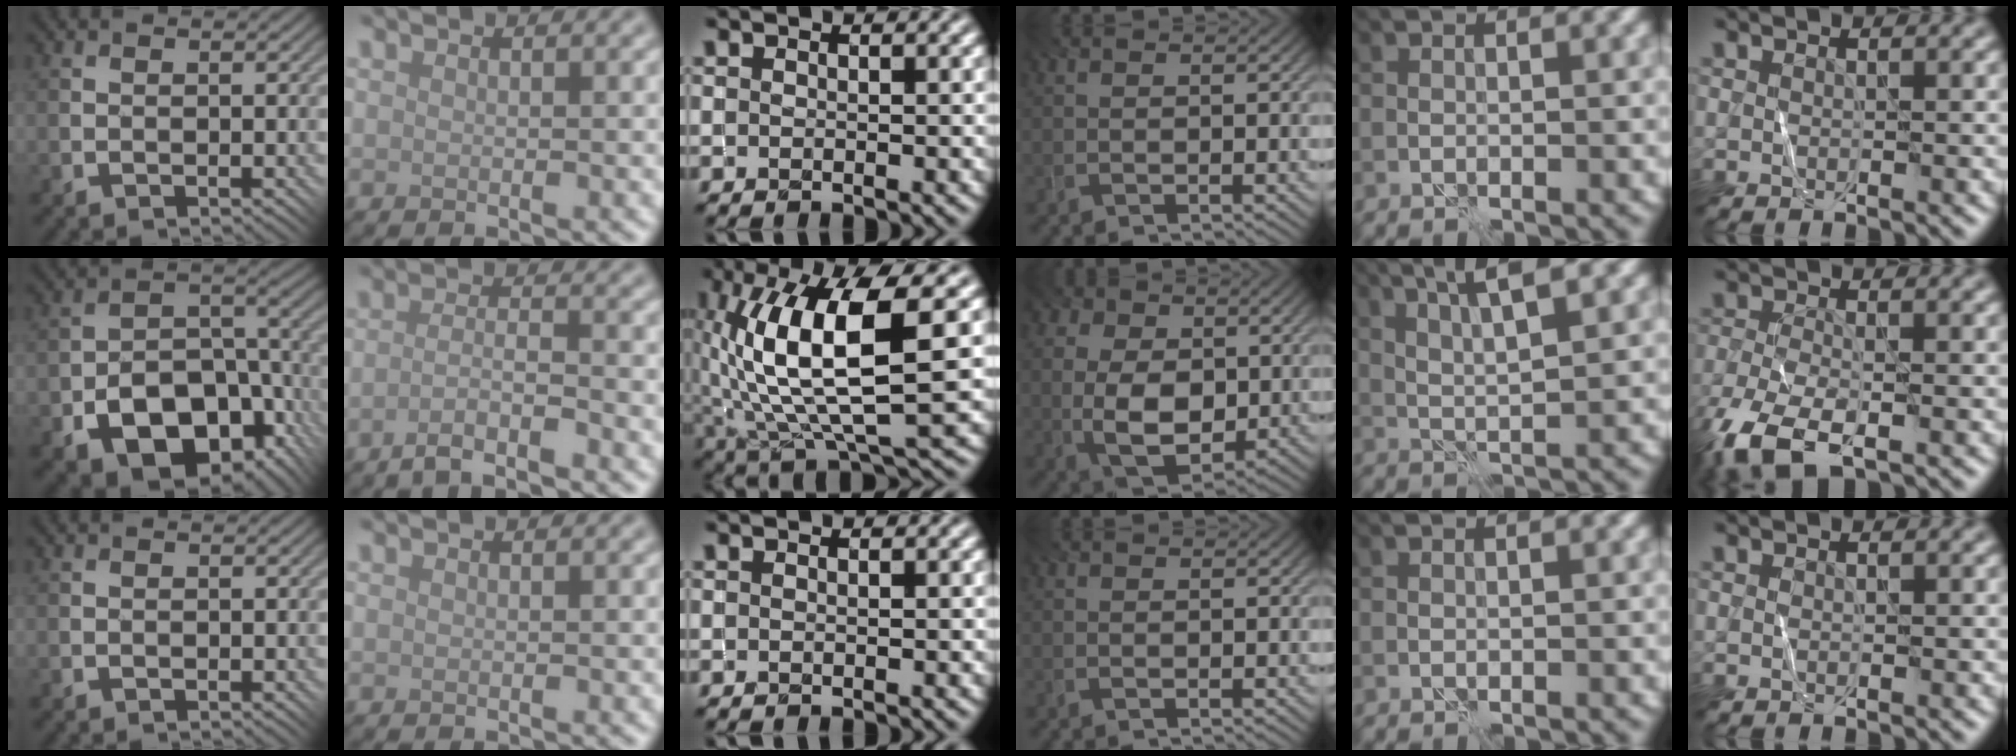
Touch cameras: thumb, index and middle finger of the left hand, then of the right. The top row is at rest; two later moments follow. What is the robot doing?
{"motion": "fold", "object": "shorts"}